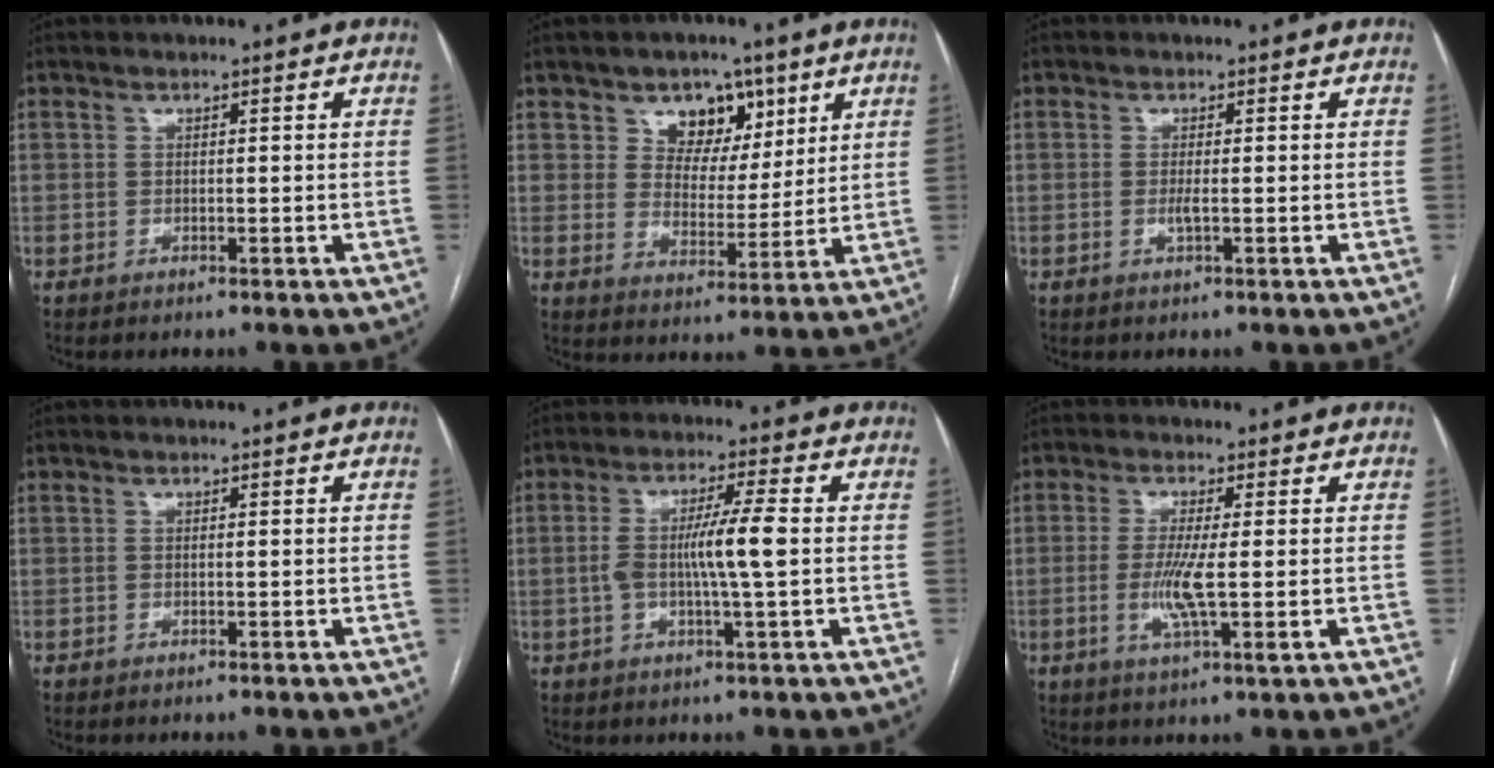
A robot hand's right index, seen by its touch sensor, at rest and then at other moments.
{"total": 7.9, "force": [4.4, 5.4, 3.7], "torque": [-0.052, 0.007, 0.075]}
{"total": 1.3, "force": [-0.2, 0.0, 1.2], "torque": [-0.028, -0.003, -0.005]}
{"total": 0.0}
{"total": 7.7, "force": [-0.2, 0.1, 7.7], "torque": [-0.147, 0.006, -0.007]}
{"total": 6.3, "force": [-0.7, 0.3, 6.3], "torque": [-0.130, -0.014, -0.013]}